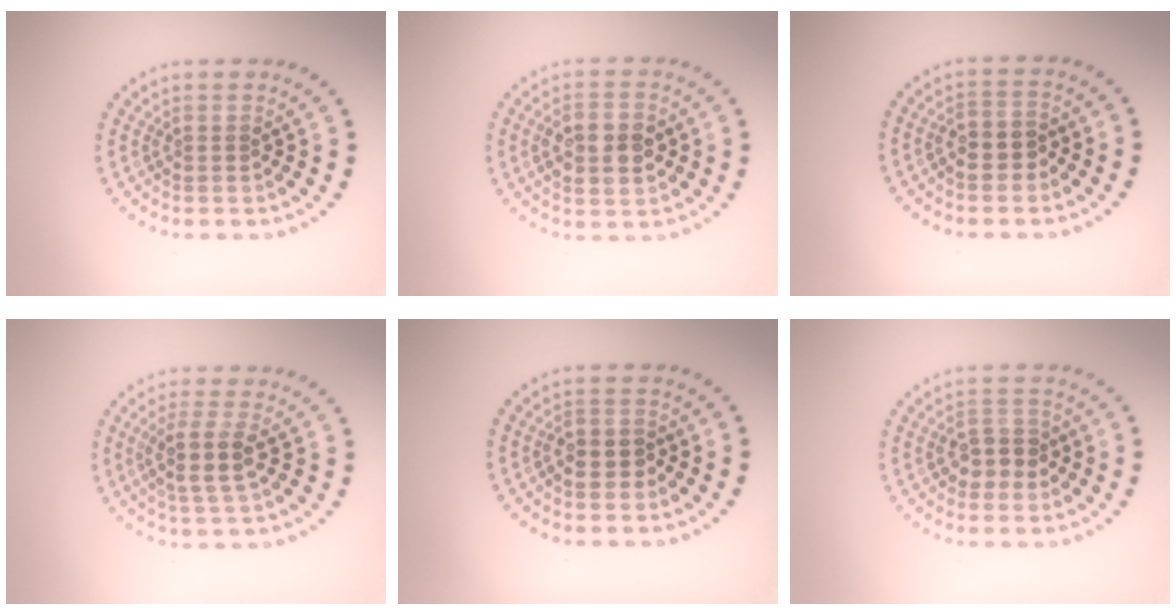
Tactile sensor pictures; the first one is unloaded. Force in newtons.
{"total": 4.3, "press": 4.3, "slide": 0.4}
{"total": 2.0, "press": 1.9, "slide": 0.6}
{"total": 3.0, "press": 2.6, "slide": 1.5}
{"total": 2.0, "press": 1.9, "slide": 0.6}
{"total": 2.7, "press": 2.7, "slide": 0.4}